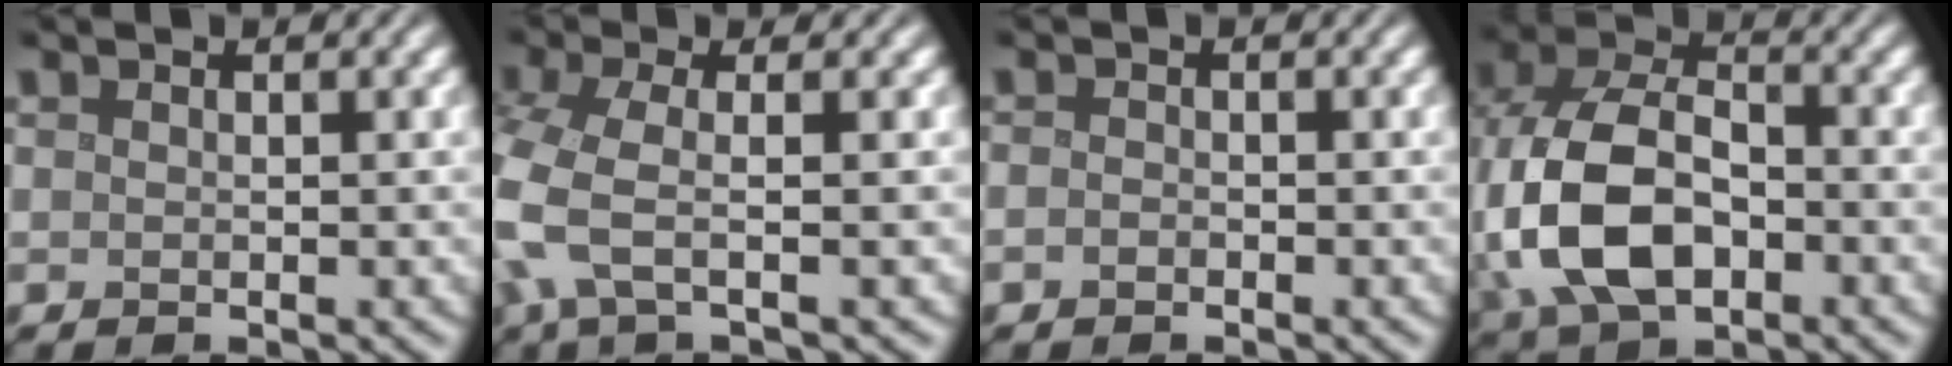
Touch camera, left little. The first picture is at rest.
{"total": 5.0, "force": [-1.5, 1.6, 4.5], "torque": [-0.108, -0.006, -0.038]}
{"total": 0.7, "force": [-0.5, 0.3, 0.3], "torque": [-0.005, -0.002, -0.010]}
{"total": 11.0, "force": [-2.2, 7.2, 8.0], "torque": [-0.198, -0.003, -0.053]}